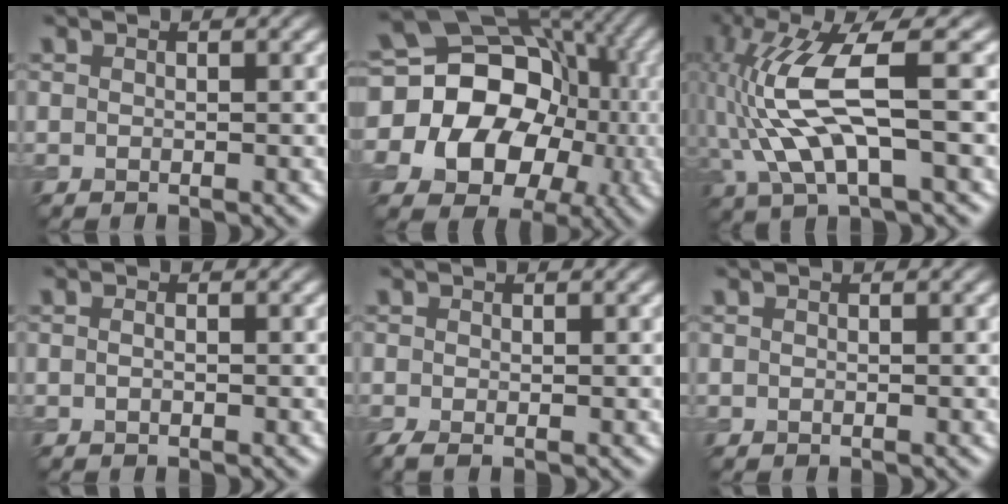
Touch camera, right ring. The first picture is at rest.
{"total": 19.5, "force": [-1.4, 16.2, 10.7], "torque": [-0.178, 0.010, -0.037]}
{"total": 10.0, "force": [0.4, 3.1, 9.5], "torque": [-0.213, 0.011, 0.008]}
{"total": 0.7, "force": [0.0, 0.3, 0.6], "torque": [-0.007, -0.009, -0.003]}
{"total": 1.2, "force": [-0.6, 0.3, 1.1], "torque": [-0.027, -0.011, -0.014]}
{"total": 0.0}